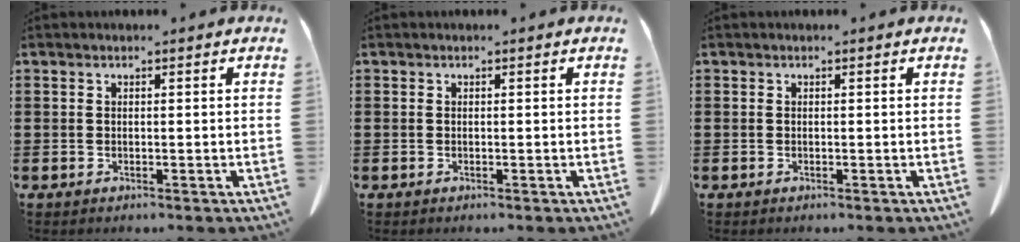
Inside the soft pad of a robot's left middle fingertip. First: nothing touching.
{"total": 0.0}
{"total": 0.0}